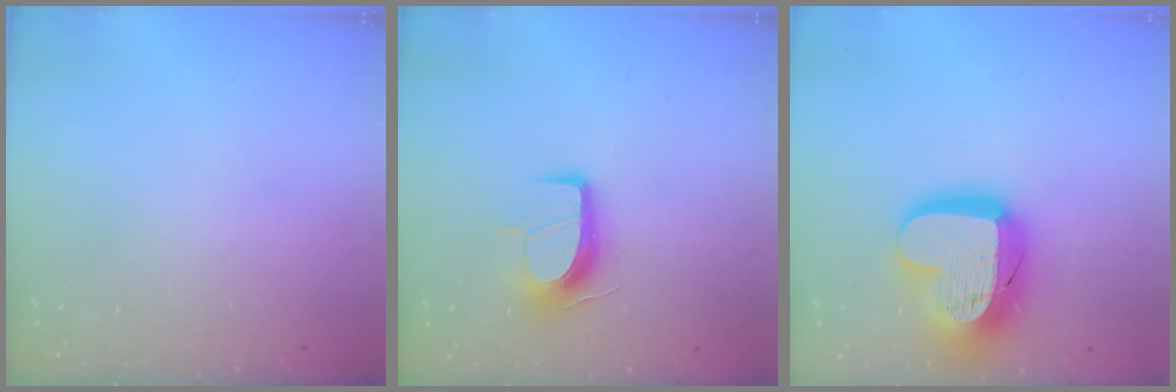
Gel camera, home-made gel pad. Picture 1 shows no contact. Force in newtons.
{"total": 10.3, "press": 10.3, "slide": 0.6}
{"total": 21.1, "press": 21.0, "slide": 1.7}